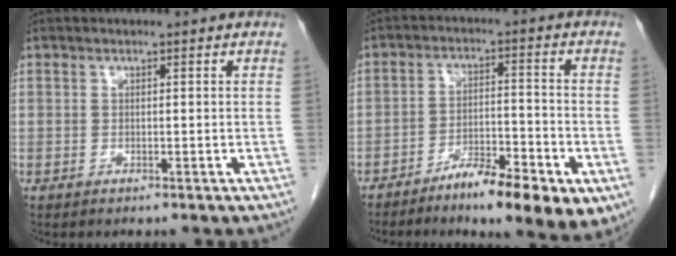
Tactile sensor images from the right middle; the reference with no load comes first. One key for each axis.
{"total": 11.4, "fx": -6.6, "fy": 2.0, "fz": 9.1, "tx": -0.135, "ty": -0.003, "tz": -0.101}